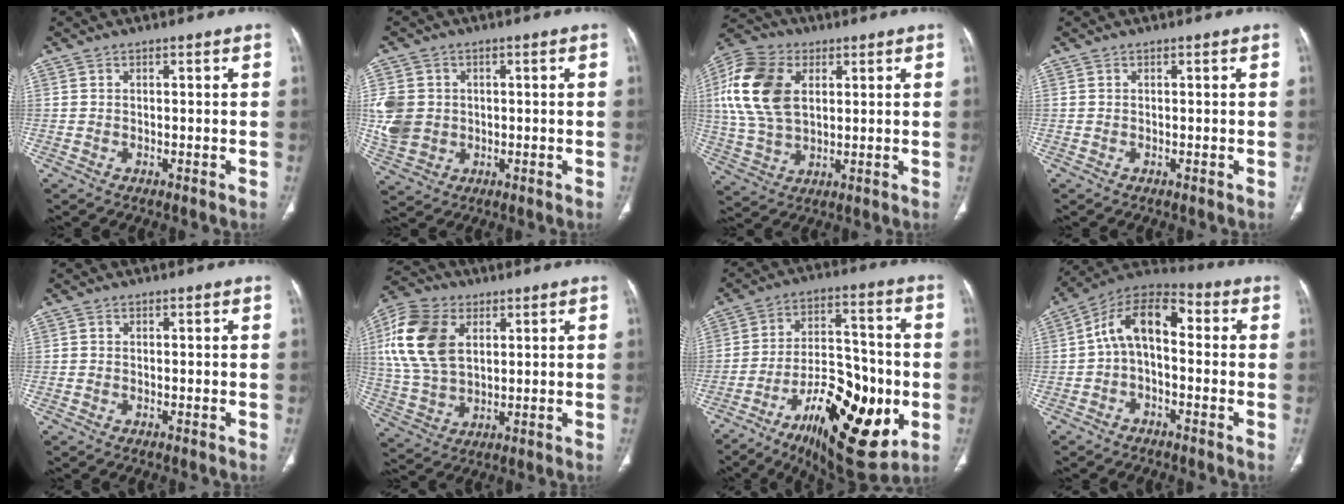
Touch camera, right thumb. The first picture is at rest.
{"total": 9.1, "force": [0.3, 7.9, 4.6], "torque": [-0.094, 0.004, 0.017]}
{"total": 16.4, "force": [4.0, 10.7, 11.8], "torque": [-0.237, 0.002, 0.074]}
{"total": 0.0}
{"total": 0.0}
{"total": 15.8, "force": [4.6, 10.2, 11.1], "torque": [-0.224, -0.002, 0.088]}
{"total": 25.3, "force": [-8.5, 10.9, 21.2], "torque": [-0.304, 0.030, -0.117]}
{"total": 11.1, "force": [0.2, 6.3, 9.2], "torque": [-0.140, 0.045, -0.011]}